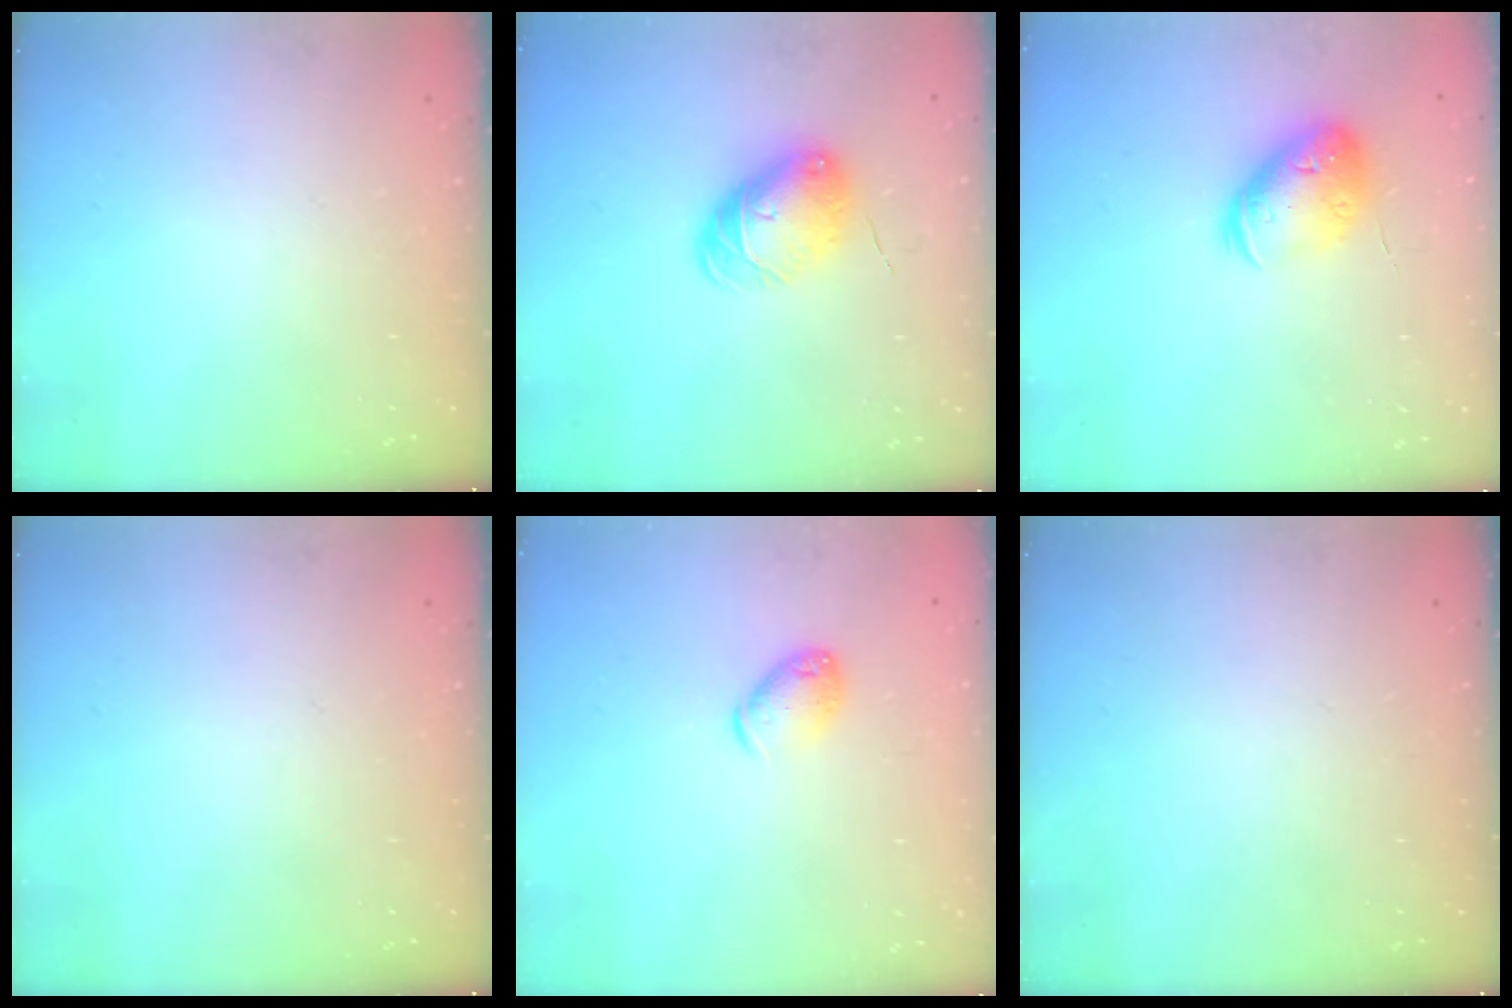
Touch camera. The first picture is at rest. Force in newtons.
{"total": 8.5, "press": 8.5, "slide": 0.4}
{"total": 15.1, "press": 15.0, "slide": 1.6}
{"total": 0.0}
{"total": 7.1, "press": 7.1, "slide": 0.6}
{"total": 0.0}